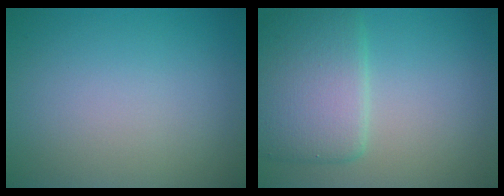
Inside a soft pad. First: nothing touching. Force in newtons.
{"total": 5.9, "press": 5.9, "slide": 0.2}